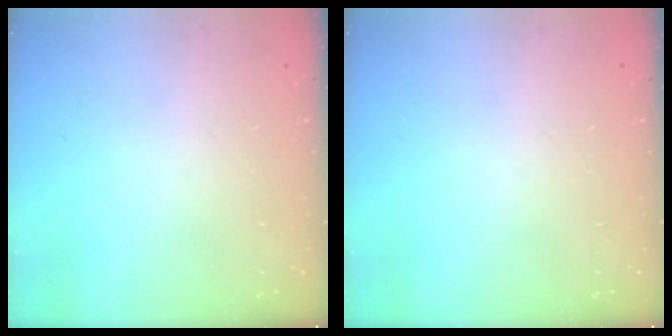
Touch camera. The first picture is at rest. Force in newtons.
{"total": 0.0}